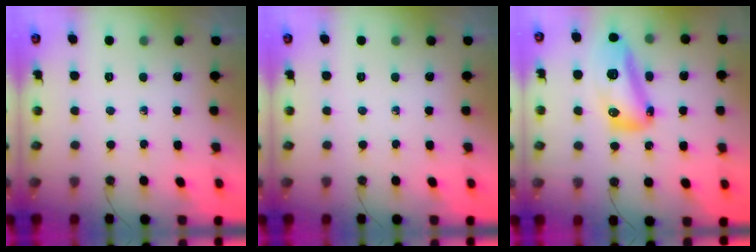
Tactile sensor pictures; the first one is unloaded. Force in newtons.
{"total": 0.0}
{"total": 19.4, "press": 17.5, "slide": 8.4}